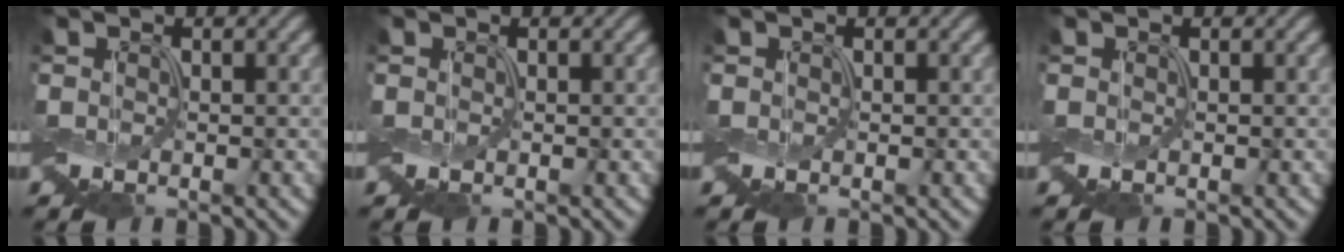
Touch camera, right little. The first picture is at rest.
{"total": 0.0}
{"total": 0.0}
{"total": 0.0}